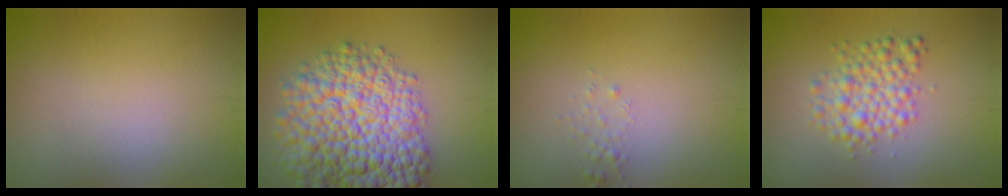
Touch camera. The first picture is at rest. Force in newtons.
{"total": 12.8, "press": 12.8, "slide": 0.5}
{"total": 0.7, "press": 0.7, "slide": 0.1}
{"total": 3.6, "press": 3.6, "slide": 0.1}